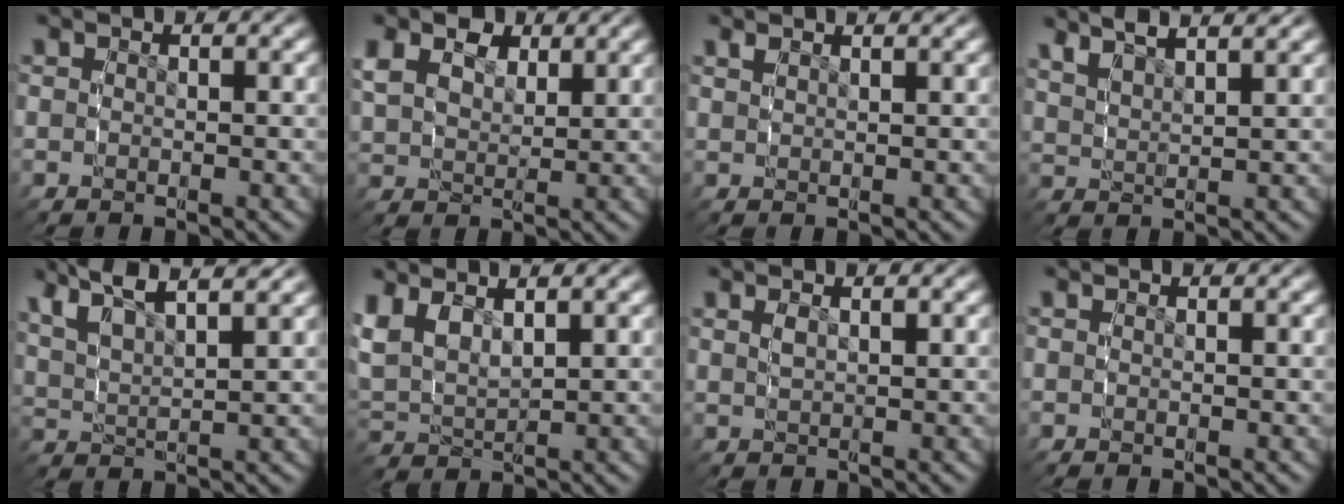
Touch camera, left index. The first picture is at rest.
{"total": 4.1, "force": [2.5, 2.5, 2.0], "torque": [-0.042, -0.003, 0.048]}
{"total": 1.5, "force": [1.3, -0.7, 0.1], "torque": [0.002, 0.004, 0.025]}
{"total": 4.8, "force": [4.1, 1.2, 2.1], "torque": [-0.035, 0.008, 0.071]}
{"total": 6.5, "force": [4.7, 2.8, 3.5], "torque": [-0.071, 0.015, 0.073]}
{"total": 4.8, "force": [2.2, 3.2, 2.9], "torque": [-0.088, -0.005, 0.044]}
{"total": 1.1, "force": [0.9, -0.3, 0.6], "torque": [-0.011, 0.001, 0.020]}
{"total": 0.0}